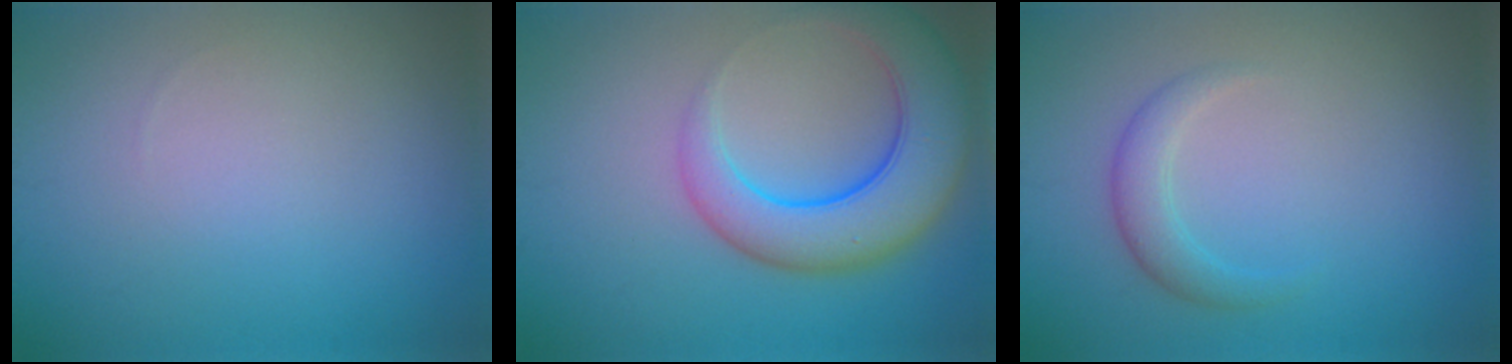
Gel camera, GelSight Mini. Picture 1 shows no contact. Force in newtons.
{"total": 7.7, "press": 7.7, "slide": 0.6}
{"total": 2.2, "press": 2.2, "slide": 0.1}